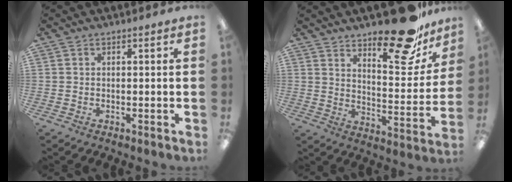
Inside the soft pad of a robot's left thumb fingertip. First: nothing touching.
{"total": 20.0, "force": [15.1, 6.8, 11.1], "torque": [-0.146, -0.104, 0.248]}